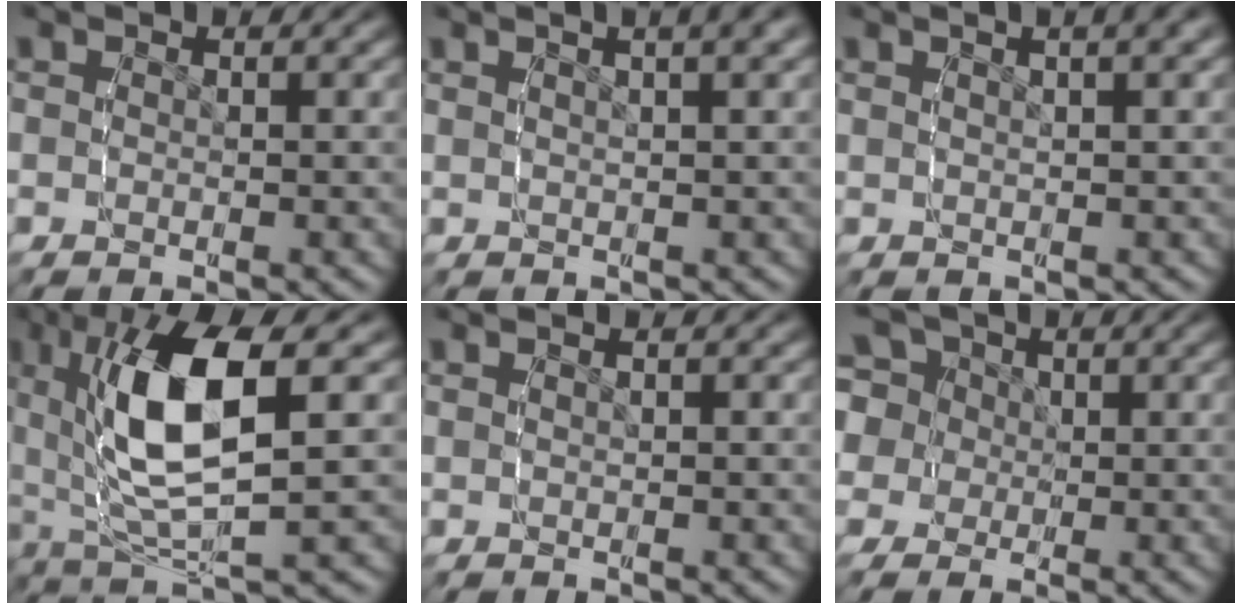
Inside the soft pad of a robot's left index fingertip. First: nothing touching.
{"total": 5.1, "force": [3.0, 1.3, 3.9], "torque": [-0.035, 0.027, 0.042]}
{"total": 4.2, "force": [2.4, 0.9, 3.3], "torque": [-0.028, 0.023, 0.035]}
{"total": 10.4, "force": [1.4, 4.2, 9.4], "torque": [-0.195, -0.001, 0.034]}
{"total": 0.7, "force": [0.4, -0.2, 0.5], "torque": [-0.007, 0.002, 0.011]}
{"total": 10.3, "force": [1.8, 9.2, 4.1], "torque": [-0.109, -0.016, 0.024]}